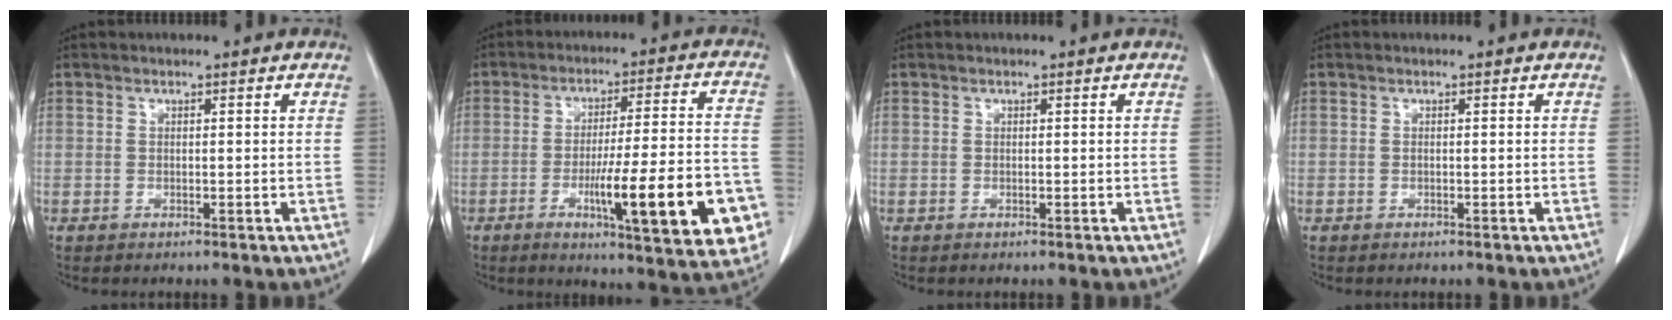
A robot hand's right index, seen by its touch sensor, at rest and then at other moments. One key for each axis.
{"total": 19.1, "fx": -6.5, "fy": 2.3, "fz": 17.8, "tx": -0.204, "ty": -0.001, "tz": -0.083}
{"total": 0.0}
{"total": 0.0}